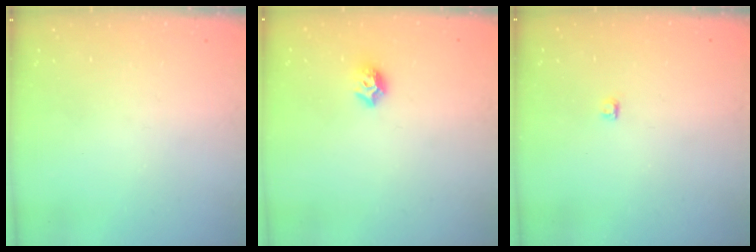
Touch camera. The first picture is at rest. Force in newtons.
{"total": 7.6, "press": 7.6, "slide": 0.7}
{"total": 2.8, "press": 2.7, "slide": 0.3}